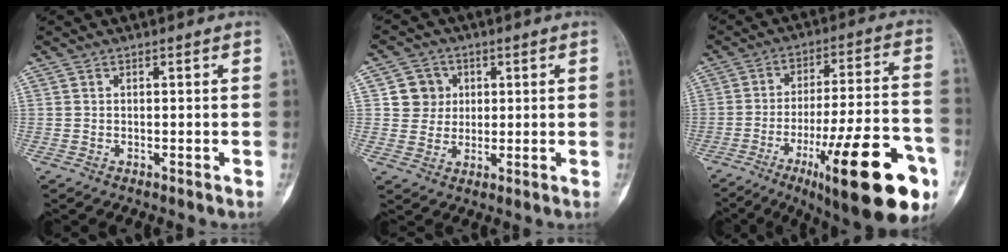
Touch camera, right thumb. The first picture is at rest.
{"total": 5.9, "force": [1.4, 5.6, 1.1], "torque": [0.015, 0.003, 0.021]}
{"total": 25.9, "force": [-11.6, 6.4, 22.2], "torque": [-0.286, 0.053, -0.164]}